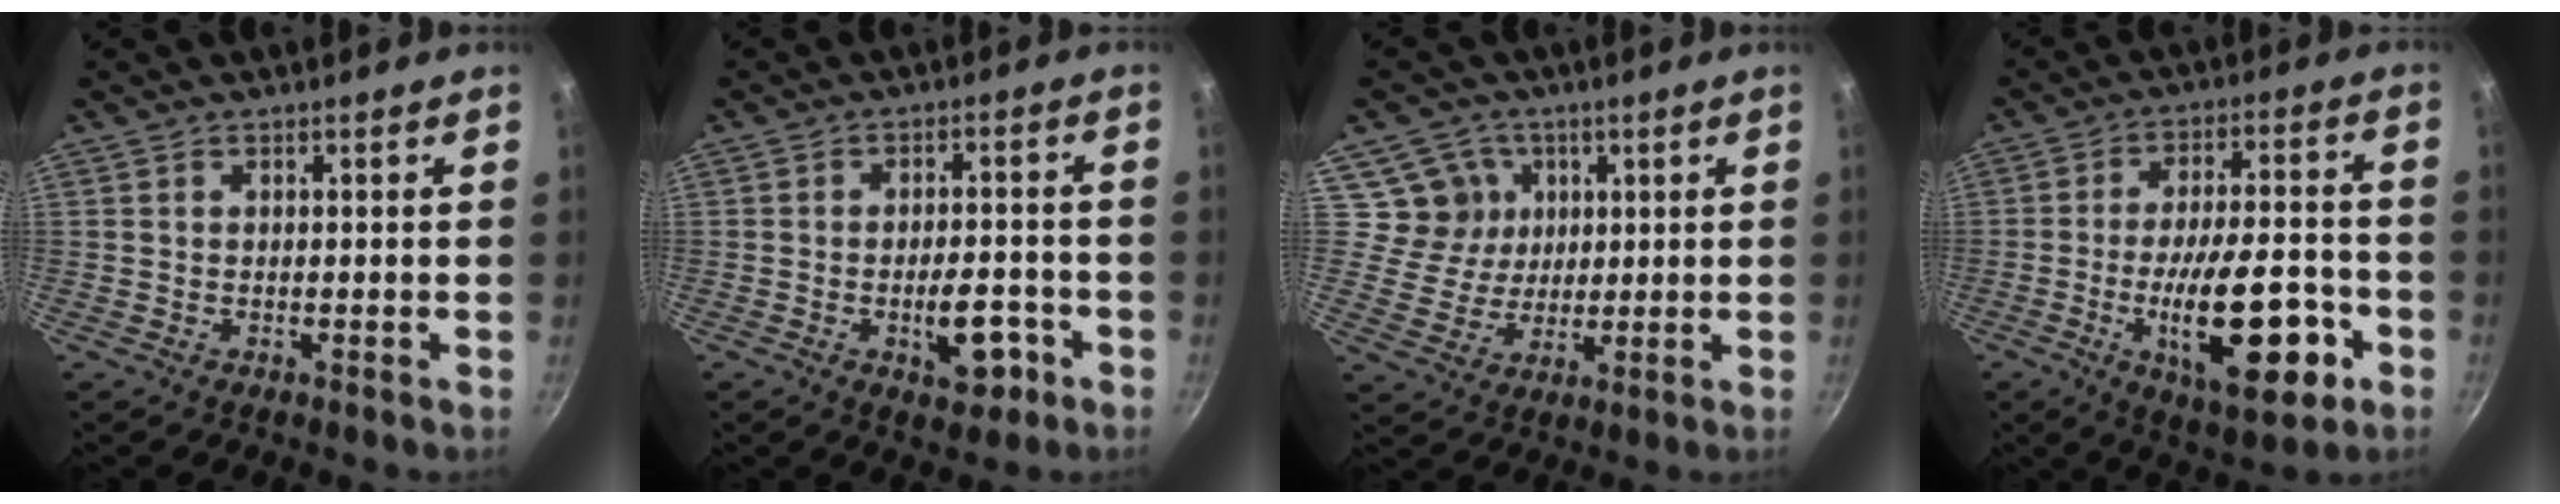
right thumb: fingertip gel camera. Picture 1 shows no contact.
{"total": 7.8, "force": [-3.1, 3.9, 6.1], "torque": [-0.058, 0.019, -0.041]}
{"total": 7.8, "force": [2.7, 7.1, 1.9], "torque": [-0.002, -0.014, 0.047]}
{"total": 19.3, "force": [-6.3, 7.2, 16.7], "torque": [-0.242, 0.022, -0.093]}